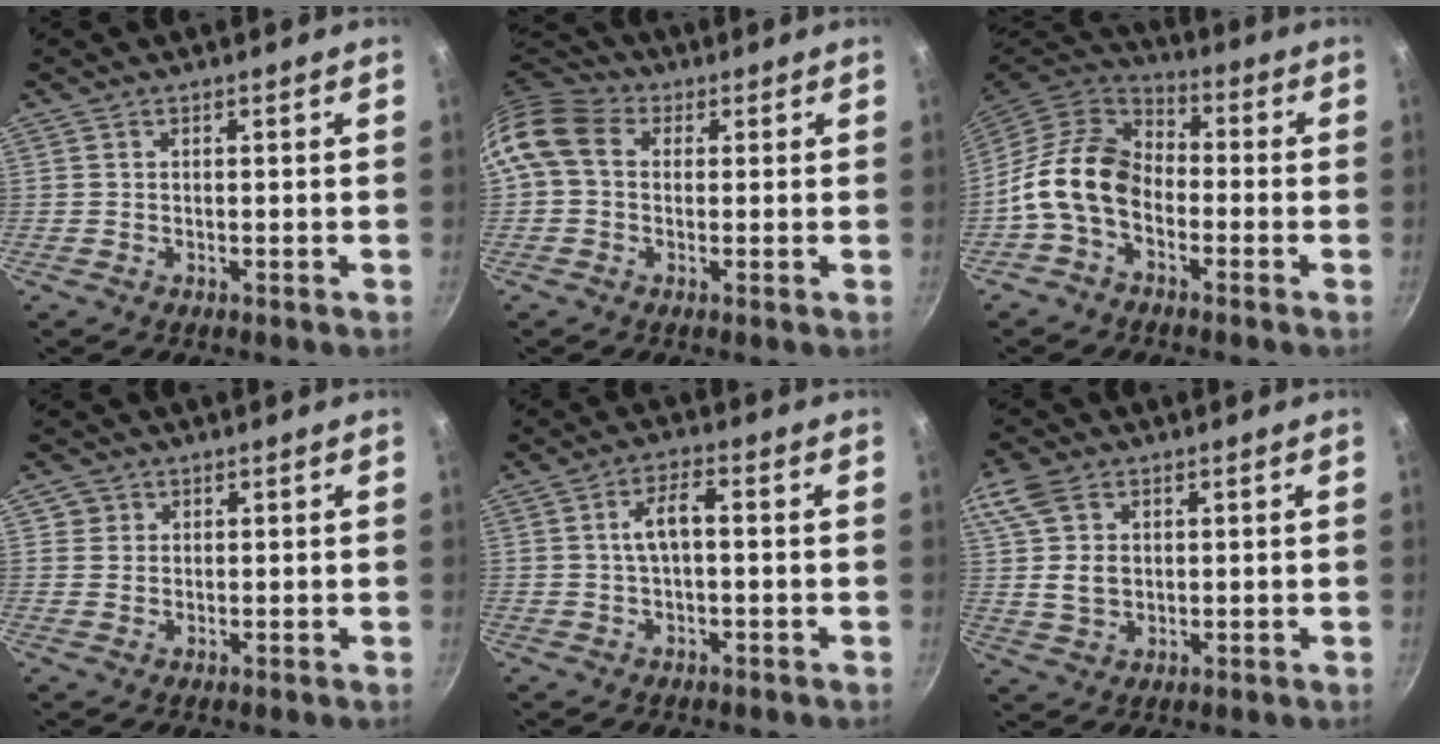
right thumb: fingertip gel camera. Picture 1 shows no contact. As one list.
[{"total": 9.7, "force": [1.3, 7.6, 5.8], "torque": [-0.102, 0.020, 0.005]}, {"total": 12.5, "force": [-3.2, 8.8, 8.4], "torque": [-0.130, 0.041, -0.083]}, {"total": 2.3, "force": [0.7, 2.2, 0.2], "torque": [0.012, 0.006, 0.008]}, {"total": 5.1, "force": [0.1, 2.1, 4.6], "torque": [-0.088, 0.022, -0.002]}, {"total": 8.9, "force": [2.5, 6.3, 5.8], "torque": [-0.104, -0.004, 0.043]}]